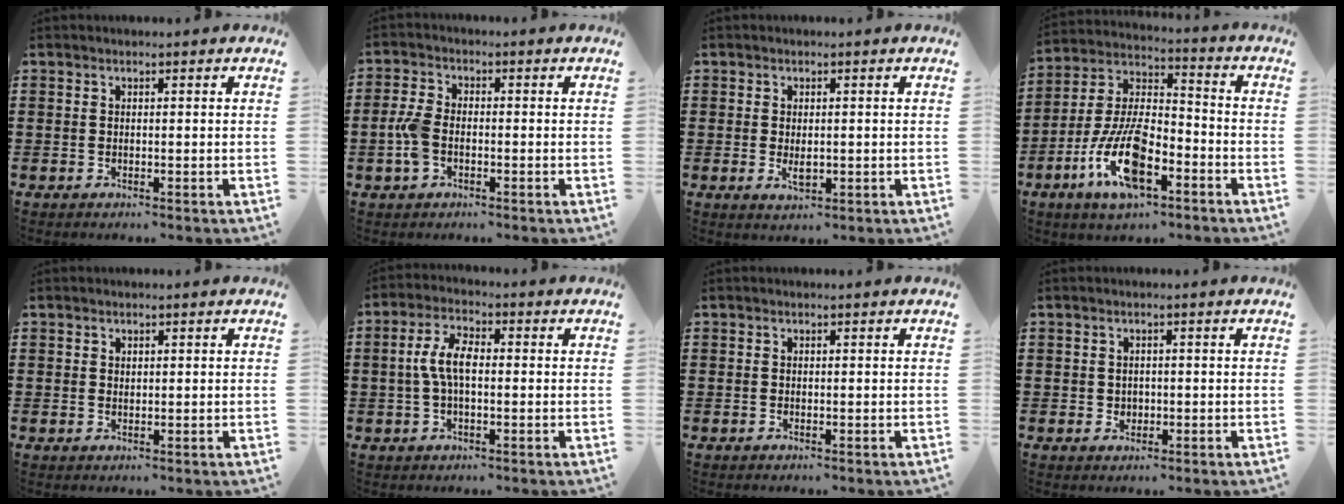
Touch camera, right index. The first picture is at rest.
{"total": 4.7, "force": [-1.1, 2.6, 3.8], "torque": [-0.096, -0.004, -0.027]}
{"total": 2.1, "force": [-0.2, 0.9, 1.8], "torque": [-0.034, 0.001, -0.003]}
{"total": 13.4, "force": [-6.7, 5.4, 10.2], "torque": [-0.226, 0.004, -0.128]}
{"total": 0.8, "force": [0.6, 0.5, 0.0], "torque": [-0.001, 0.003, 0.011]}
{"total": 6.0, "force": [-0.1, 2.6, 5.4], "torque": [-0.120, 0.001, -0.009]}
{"total": 0.0}
{"total": 1.2, "force": [0.0, 1.2, 0.2], "torque": [-0.008, 0.008, -0.002]}